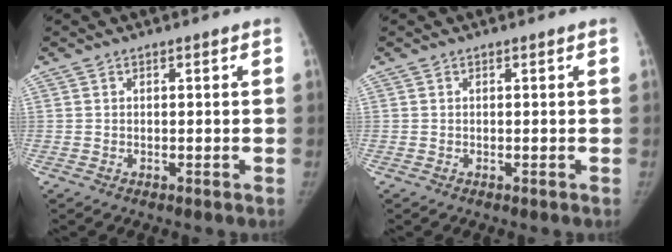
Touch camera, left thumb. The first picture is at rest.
{"total": 0.0}